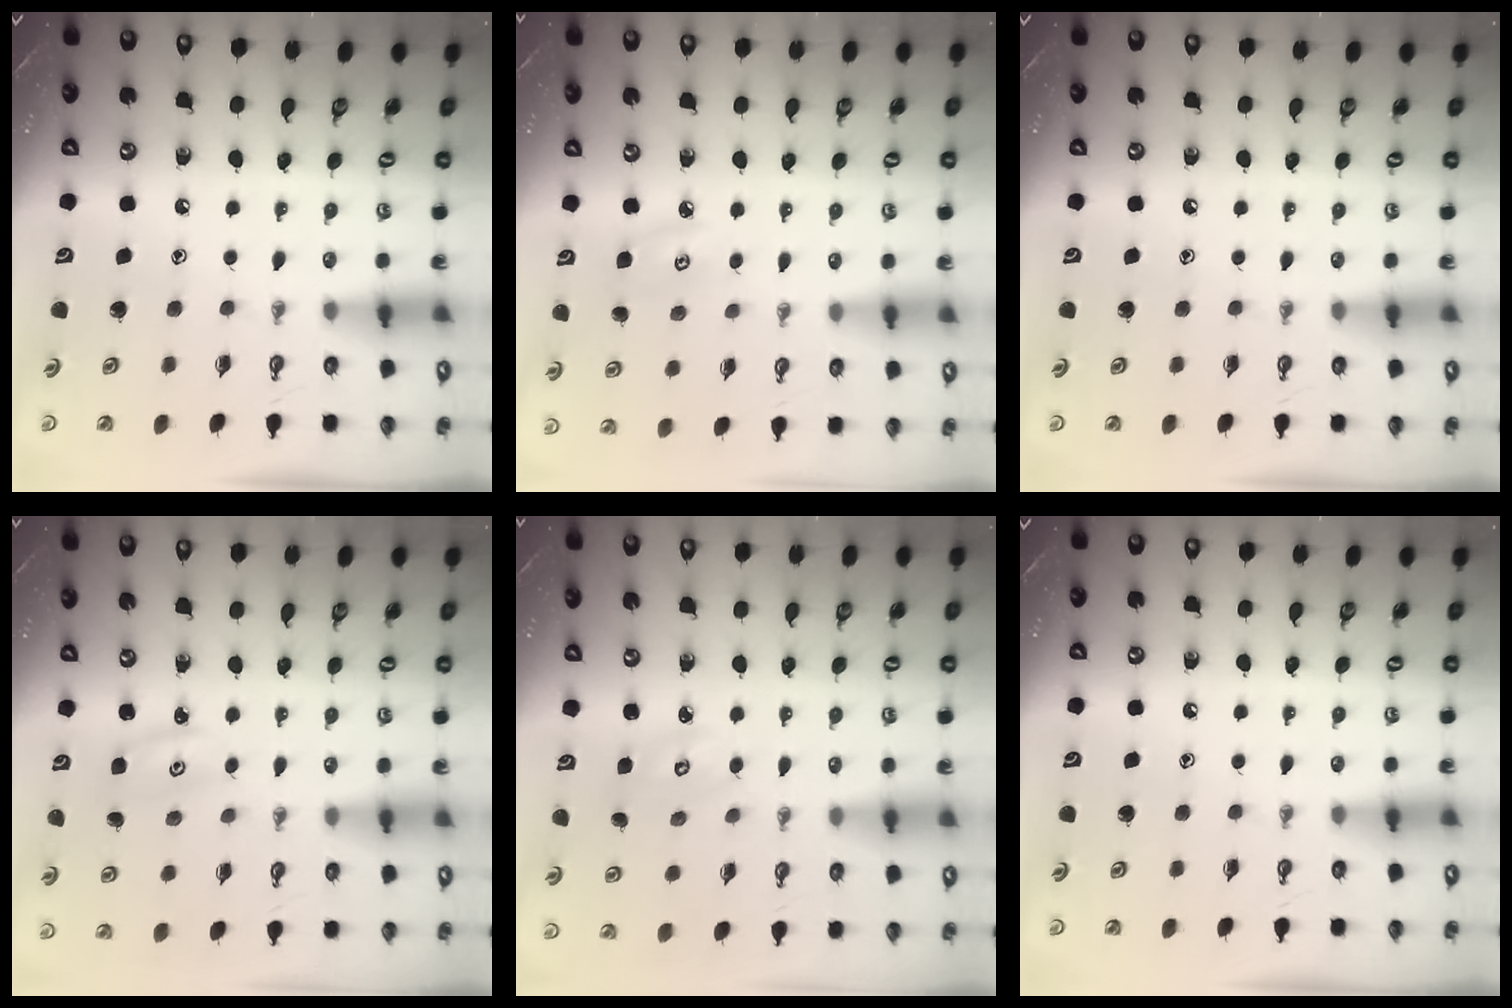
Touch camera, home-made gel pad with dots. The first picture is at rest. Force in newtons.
{"total": 5.6, "press": 5.6, "slide": 0.6}
{"total": 0.0}
{"total": 2.9, "press": 2.9, "slide": 0.3}
{"total": 2.7, "press": 2.7, "slide": 0.0}
{"total": 0.0}